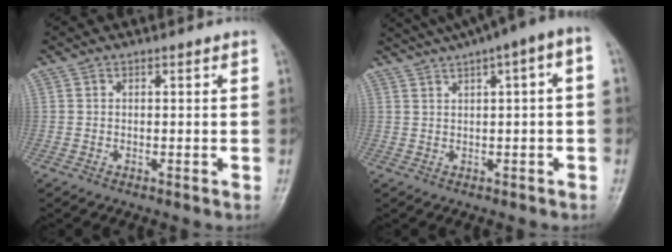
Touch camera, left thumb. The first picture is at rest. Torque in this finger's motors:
{"motor_torque": [1.02, 0.24, 1.61, -1.12, 0.11]}